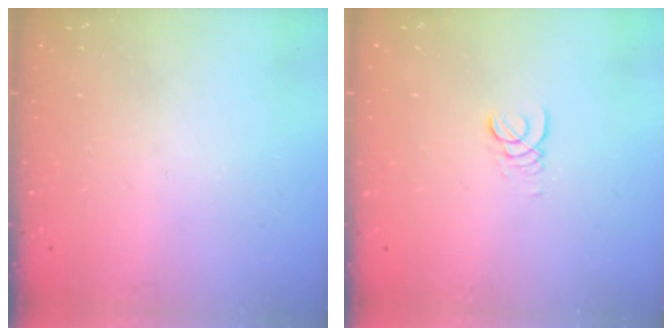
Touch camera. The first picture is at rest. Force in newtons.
{"total": 1.4, "press": 1.4, "slide": 0.2}